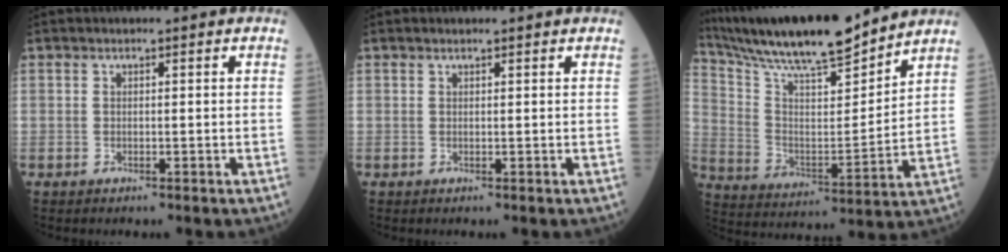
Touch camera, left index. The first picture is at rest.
{"total": 0.9, "force": [0.9, 0.0, 0.3], "torque": [-0.010, 0.007, 0.015]}
{"total": 18.9, "force": [16.7, 1.7, 8.7], "torque": [-0.172, 0.005, 0.292]}